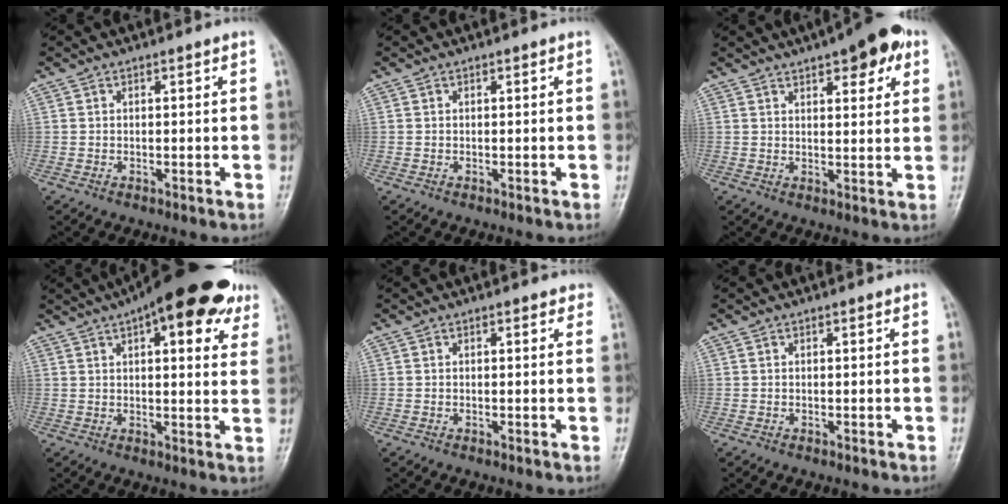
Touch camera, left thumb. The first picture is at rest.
{"total": 0.0}
{"total": 10.0, "force": [5.4, 3.7, 7.6], "torque": [-0.070, -0.008, 0.068]}
{"total": 19.0, "force": [10.6, 7.2, 13.9], "torque": [-0.160, -0.002, 0.137]}
{"total": 0.9, "force": [0.6, 0.5, 0.5], "torque": [0.000, -0.002, 0.000]}
{"total": 0.0}